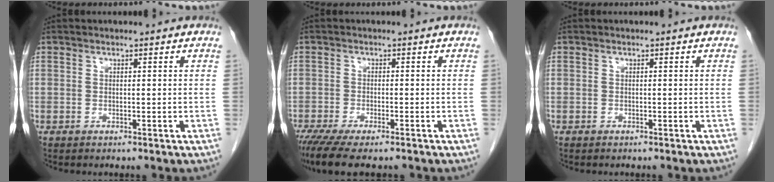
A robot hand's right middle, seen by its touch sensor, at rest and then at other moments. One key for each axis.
{"total": 9.0, "fx": -7.1, "fy": 1.8, "fz": 5.1, "tx": -0.077, "ty": -0.017, "tz": -0.112}
{"total": 0.0}